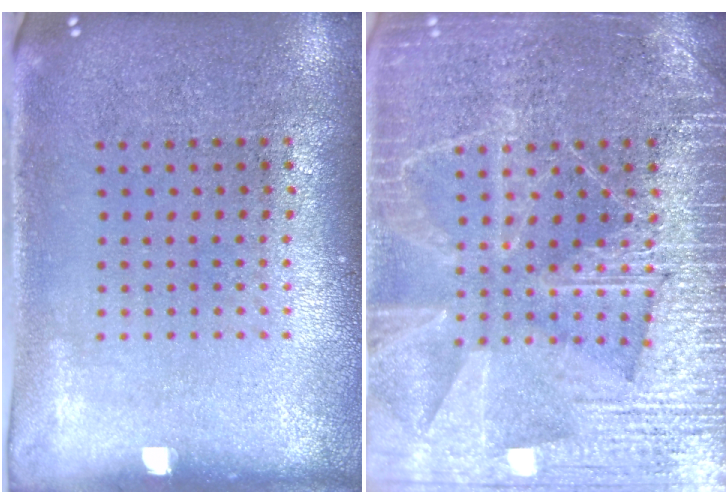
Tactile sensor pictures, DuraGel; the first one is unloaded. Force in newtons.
{"total": 6.5, "press": 6.5, "slide": 0.8}